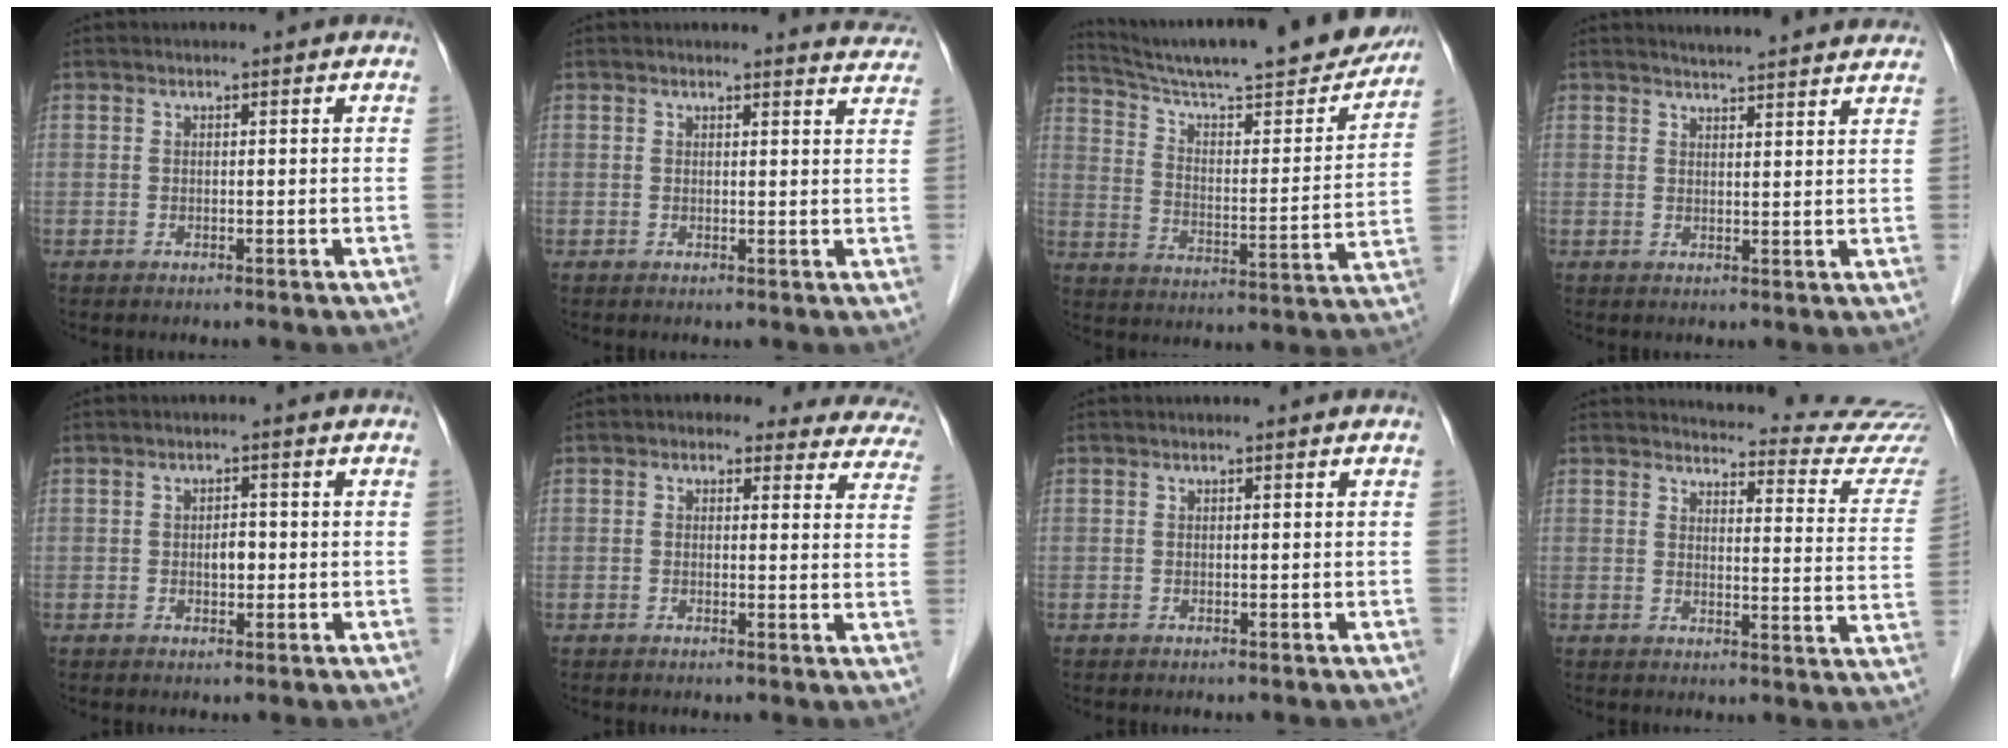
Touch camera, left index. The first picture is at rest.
{"total": 4.3, "force": [4.3, 0.4, -0.1], "torque": [0.006, -0.025, 0.021]}
{"total": 26.3, "force": [23.6, 2.7, 11.4], "torque": [-0.178, -0.046, 0.325]}
{"total": 10.8, "force": [10.2, 0.7, 3.4], "torque": [-0.042, 0.007, 0.112]}
{"total": 2.0, "force": [-0.3, 1.1, 1.7], "torque": [-0.025, 0.002, -0.003]}
{"total": 13.7, "force": [12.0, 5.7, 3.3], "torque": [0.008, 0.007, 0.101]}
{"total": 0.0}
{"total": 18.4, "force": [18.1, 0.9, 3.1], "torque": [-0.015, -0.119, 0.177]}